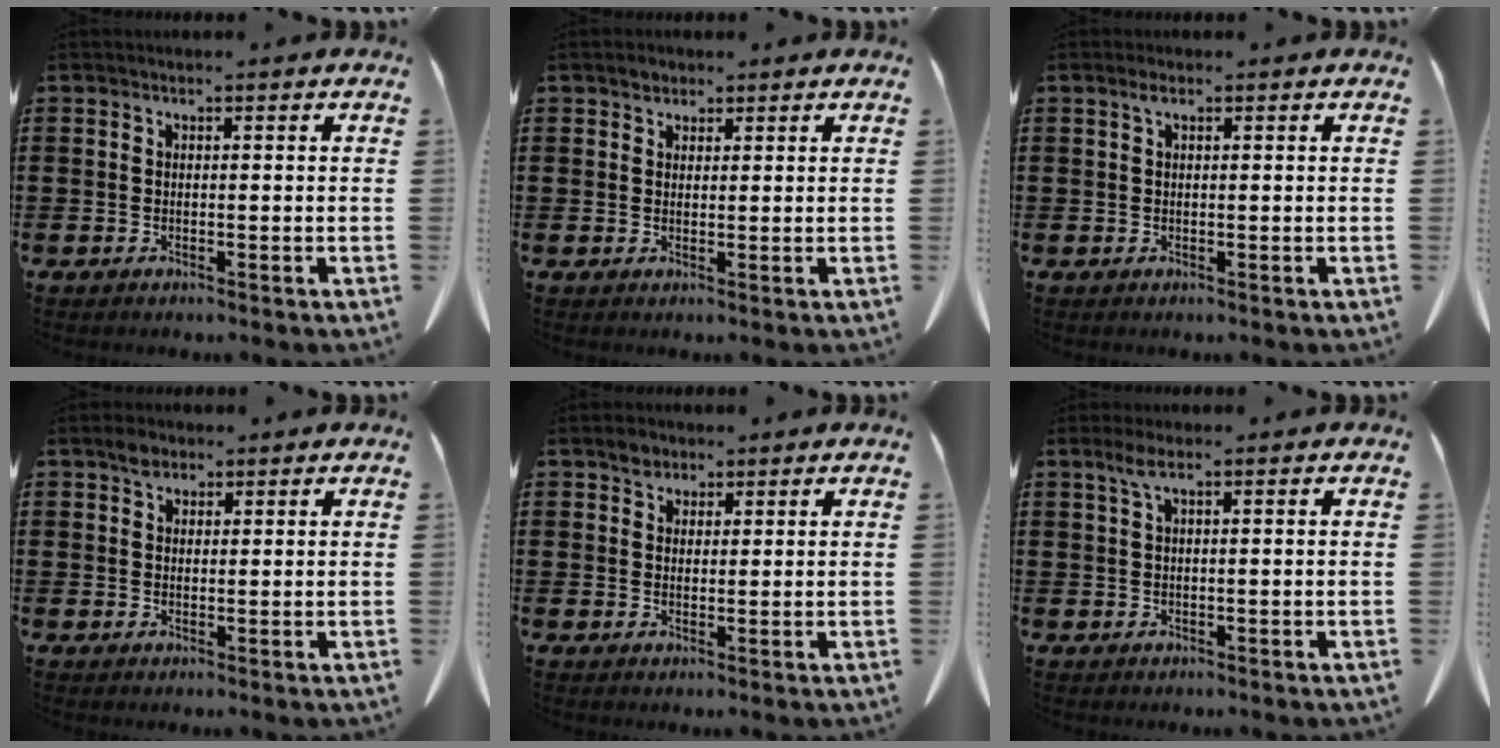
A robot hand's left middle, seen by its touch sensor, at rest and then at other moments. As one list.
[{"total": 1.5, "force": [1.2, 0.9, 0.3], "torque": [-0.001, 0.001, 0.022]}, {"total": 1.2, "force": [0.5, 0.4, 1.0], "torque": [-0.021, 0.005, 0.008]}, {"total": 2.4, "force": [1.7, 1.4, 0.9], "torque": [-0.022, 0.005, 0.031]}, {"total": 2.6, "force": [2.0, 1.6, 0.7], "torque": [-0.011, 0.003, 0.036]}, {"total": 2.2, "force": [1.0, 0.4, 1.9], "torque": [-0.041, 0.003, 0.017]}]